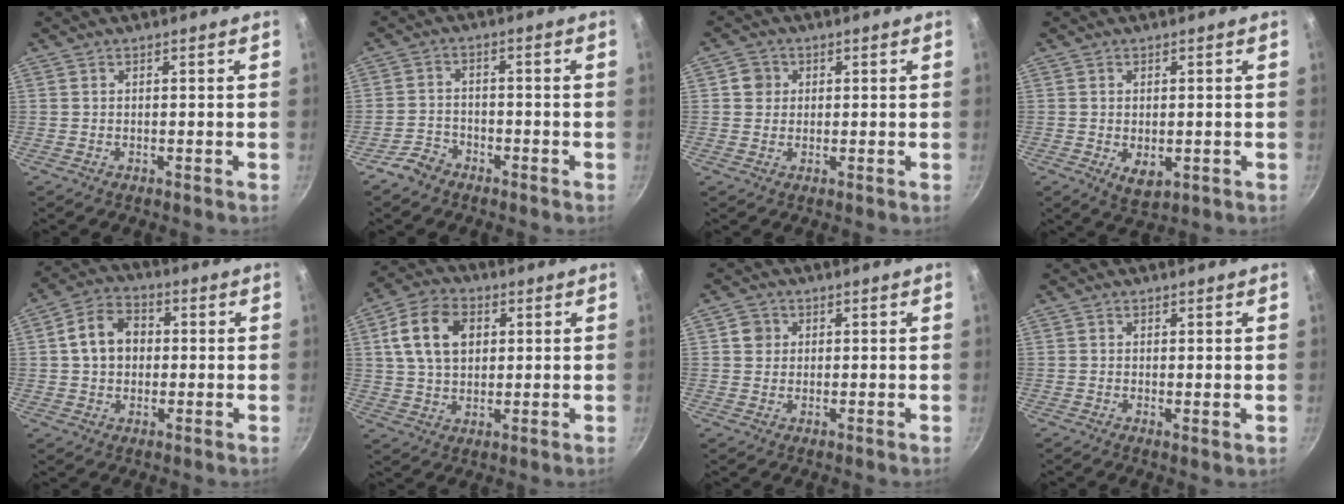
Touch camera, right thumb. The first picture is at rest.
{"total": 4.2, "force": [-3.2, 2.6, 1.1], "torque": [-0.016, 0.036, -0.059]}
{"total": 3.2, "force": [0.6, 3.0, 0.7], "torque": [0.009, 0.004, 0.004]}
{"total": 4.4, "force": [-0.6, 2.7, 3.4], "torque": [-0.052, -0.014, -0.004]}
{"total": 9.2, "force": [0.9, 7.1, 5.7], "torque": [-0.074, 0.020, 0.003]}
{"total": 12.0, "force": [3.1, 8.4, 7.9], "torque": [-0.130, 0.007, 0.048]}
{"total": 3.0, "force": [0.7, 2.9, 0.7], "torque": [0.006, 0.004, 0.006]}
{"total": 1.0, "force": [0.4, 0.5, 0.8], "torque": [-0.015, -0.006, 0.002]}